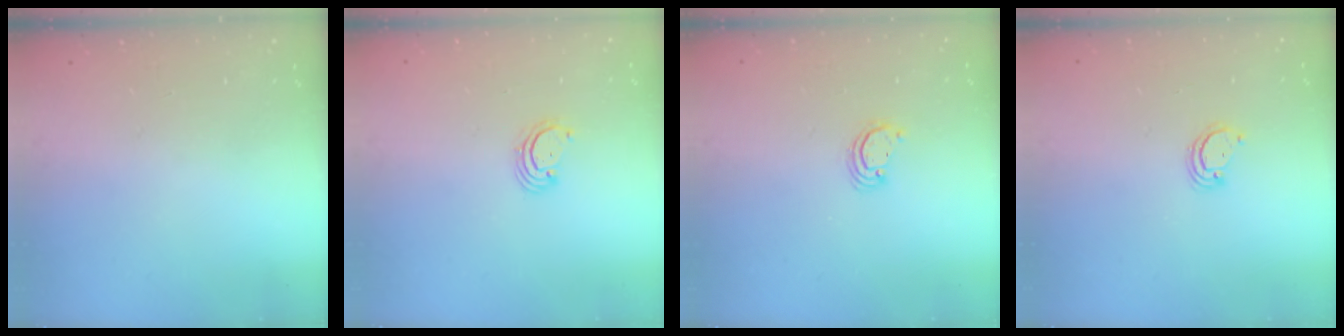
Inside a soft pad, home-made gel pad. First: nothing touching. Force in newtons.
{"total": 2.5, "press": 2.5, "slide": 0.3}
{"total": 2.6, "press": 2.6, "slide": 0.2}
{"total": 2.9, "press": 2.8, "slide": 0.2}